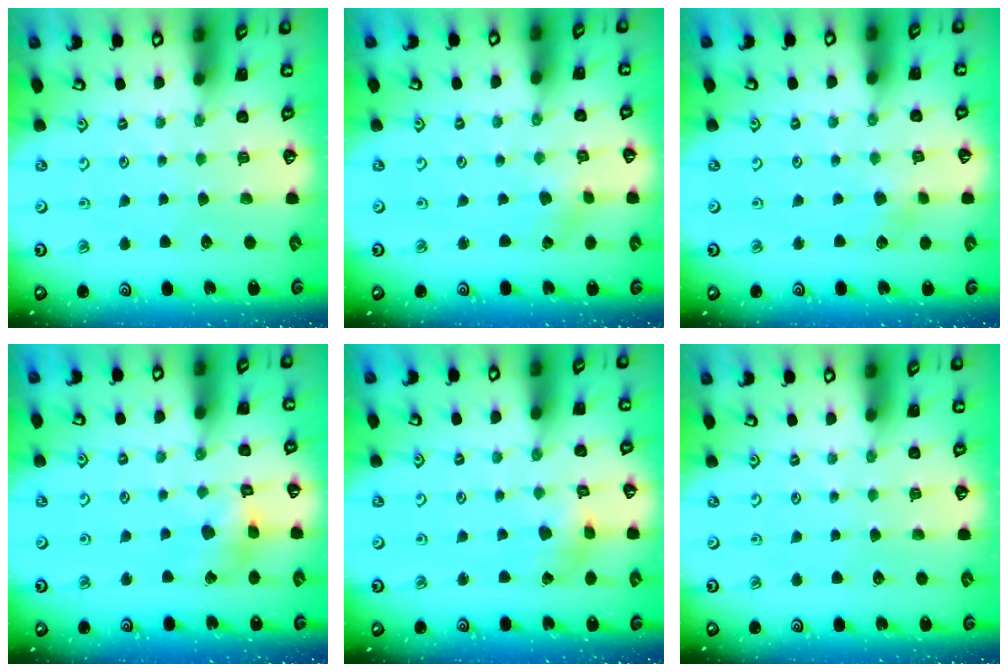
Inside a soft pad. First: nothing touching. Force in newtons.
{"total": 0.6, "press": 0.6, "slide": 0.1}
{"total": 2.4, "press": 2.3, "slide": 0.4}
{"total": 8.0, "press": 8.0, "slide": 0.8}
{"total": 3.1, "press": 3.1, "slide": 0.5}
{"total": 0.0}